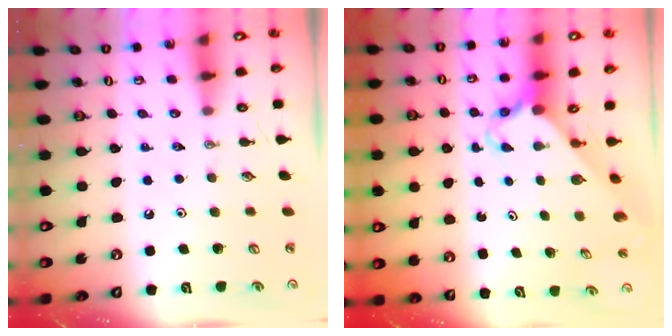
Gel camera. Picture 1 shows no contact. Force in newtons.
{"total": 2.8, "press": 2.8, "slide": 0.2}